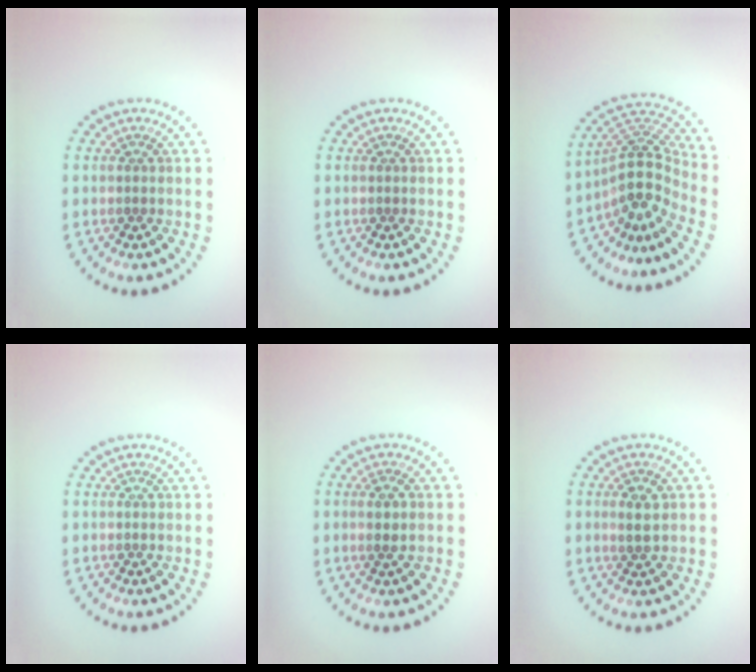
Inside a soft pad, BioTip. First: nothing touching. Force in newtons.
{"total": 0.0}
{"total": 5.0, "press": 3.6, "slide": 3.6}
{"total": 0.0}
{"total": 1.0, "press": 0.9, "slide": 0.5}
{"total": 1.7, "press": 1.7, "slide": 0.1}